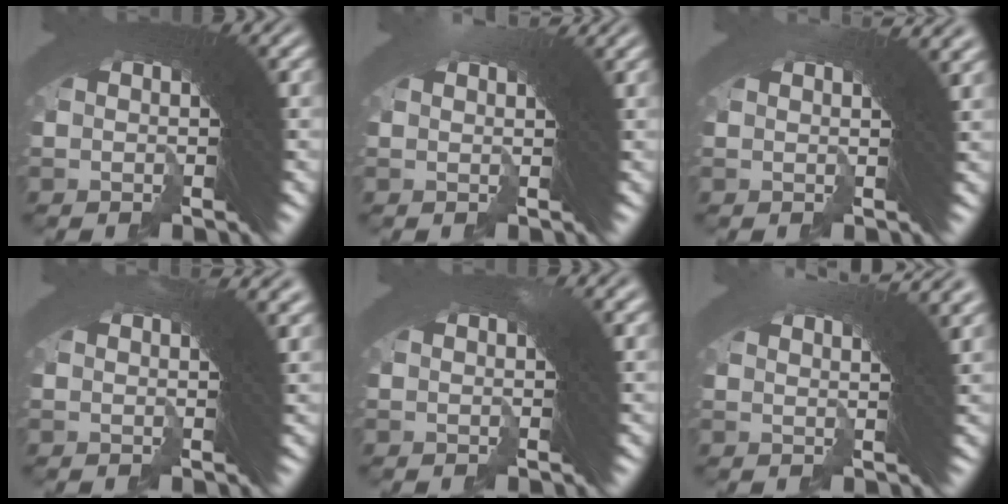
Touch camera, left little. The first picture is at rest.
{"total": 2.3, "force": [1.1, -2.0, -0.3], "torque": [-0.009, 0.008, 0.019]}
{"total": 3.0, "force": [1.6, -1.2, 2.2], "torque": [-0.027, 0.020, 0.023]}
{"total": 2.8, "force": [1.3, -0.4, 2.5], "torque": [-0.031, 0.017, 0.017]}
{"total": 0.8, "force": [0.0, -0.8, 0.3], "torque": [-0.010, 0.006, -0.002]}
{"total": 5.1, "force": [3.7, -1.0, 3.4], "torque": [-0.043, 0.030, 0.055]}